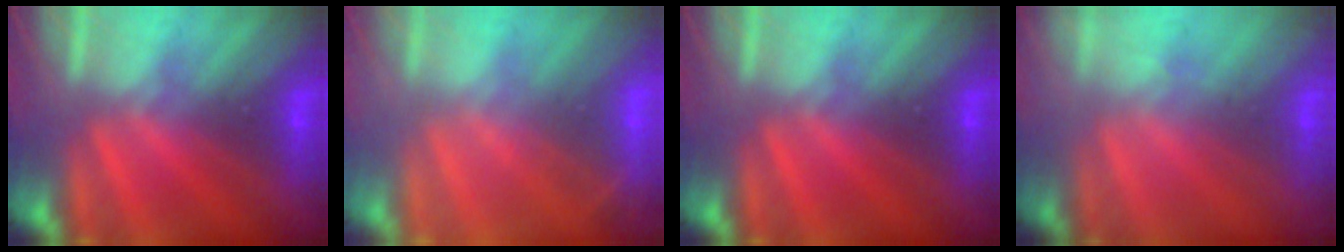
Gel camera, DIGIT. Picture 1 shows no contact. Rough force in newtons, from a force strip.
{"total": 2.0}
{"total": 0.0}
{"total": 1.5}